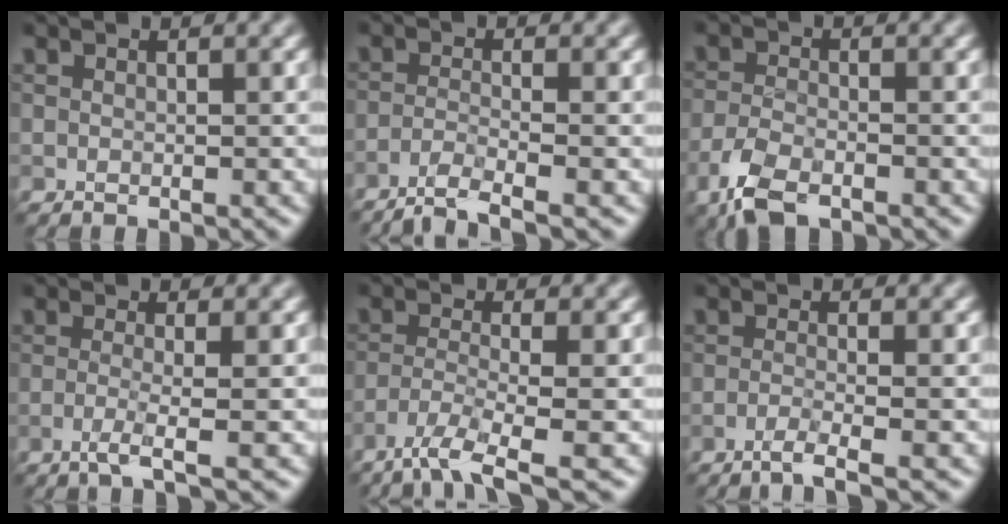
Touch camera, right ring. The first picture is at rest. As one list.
[{"total": 3.3, "force": [-2.5, 0.4, 2.2], "torque": [-0.038, -0.001, -0.061]}, {"total": 4.7, "force": [-3.1, 2.0, 2.9], "torque": [-0.064, -0.007, -0.070]}, {"total": 2.4, "force": [-1.0, 0.3, 2.2], "torque": [-0.035, 0.000, -0.034]}, {"total": 5.2, "force": [-3.7, 1.0, 3.5], "torque": [-0.062, -0.009, -0.078]}, {"total": 2.3, "force": [-1.4, 0.2, 1.8], "torque": [-0.029, 0.002, -0.041]}]